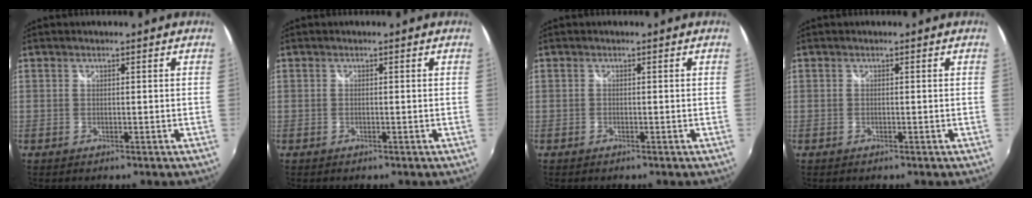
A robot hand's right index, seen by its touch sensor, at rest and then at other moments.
{"total": 0.0}
{"total": 0.0}
{"total": 0.0}